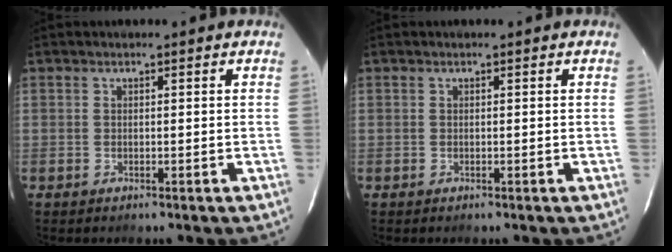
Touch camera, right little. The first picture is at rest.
{"total": 0.0}